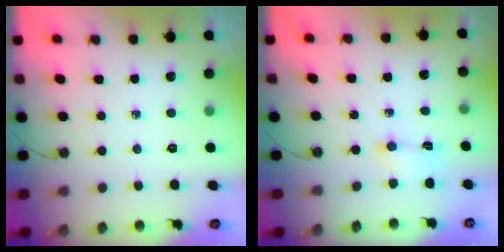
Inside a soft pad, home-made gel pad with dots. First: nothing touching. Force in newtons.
{"total": 2.6, "press": 2.5, "slide": 0.9}